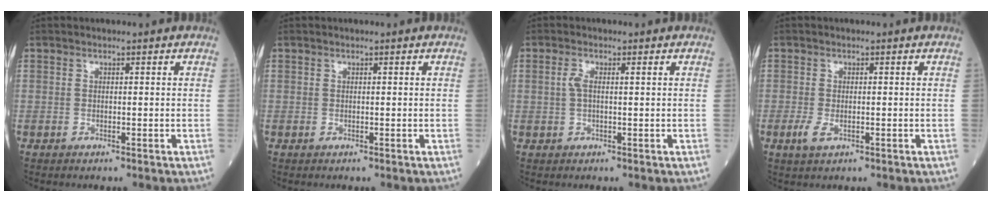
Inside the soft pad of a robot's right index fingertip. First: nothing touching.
{"total": 0.0}
{"total": 2.0, "force": [0.4, 0.5, 1.8], "torque": [-0.048, 0.009, 0.007]}
{"total": 2.3, "force": [-0.8, 1.0, 1.9], "torque": [-0.046, -0.003, -0.014]}